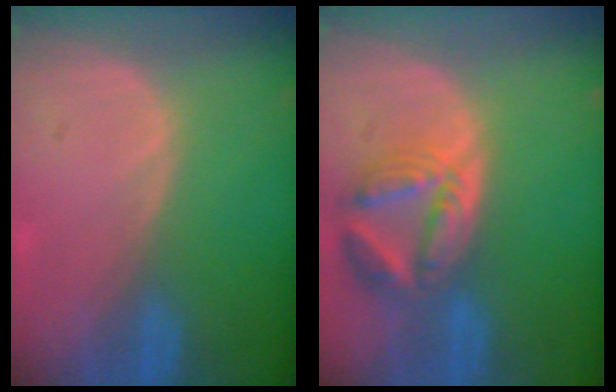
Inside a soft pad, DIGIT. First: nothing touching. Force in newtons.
{"total": 8.2, "press": 7.3, "slide": 3.8}